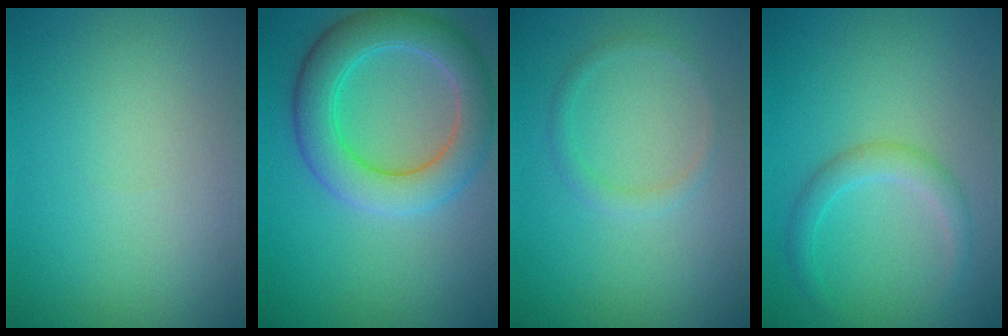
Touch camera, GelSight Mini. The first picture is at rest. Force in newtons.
{"total": 6.3, "press": 6.3, "slide": 0.6}
{"total": 1.2, "press": 1.2, "slide": 0.0}
{"total": 2.1, "press": 2.1, "slide": 0.1}